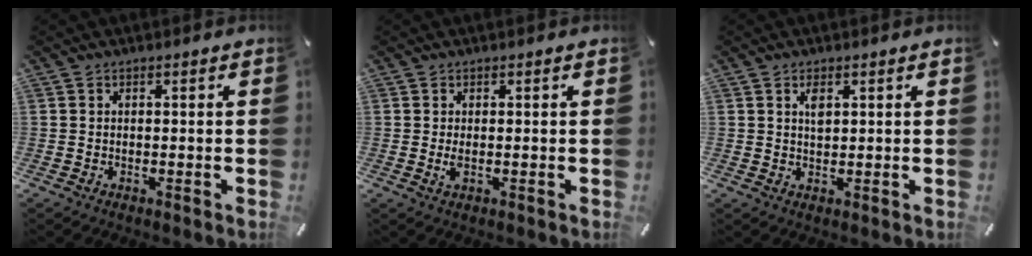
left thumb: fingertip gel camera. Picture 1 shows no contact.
{"total": 1.9, "force": [0.1, 0.6, 1.8], "torque": [-0.041, -0.005, -0.001]}
{"total": 2.5, "force": [1.0, 1.2, 1.9], "torque": [-0.035, -0.002, 0.016]}